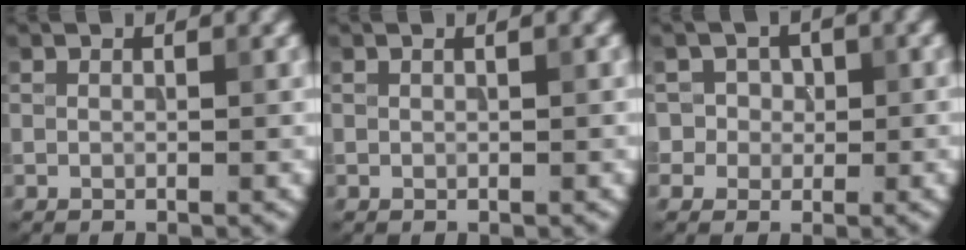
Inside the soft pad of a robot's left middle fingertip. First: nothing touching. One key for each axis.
{"total": 0.8, "fx": 0.2, "fy": 0.1, "fz": 0.7, "tx": -0.010, "ty": 0.005, "tz": 0.001}
{"total": 2.9, "fx": 0.1, "fy": 2.8, "fz": 0.8, "tx": 0.006, "ty": 0.013, "tz": -0.005}